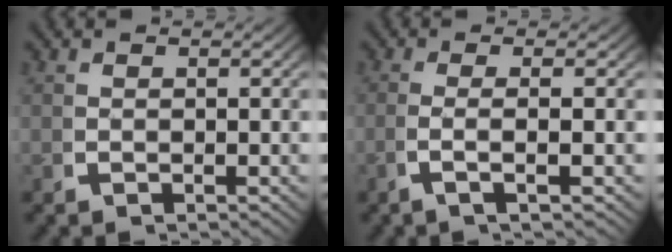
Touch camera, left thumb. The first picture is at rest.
{"total": 2.7, "force": [-0.4, 0.0, 2.7], "torque": [-0.066, -0.005, -0.007]}